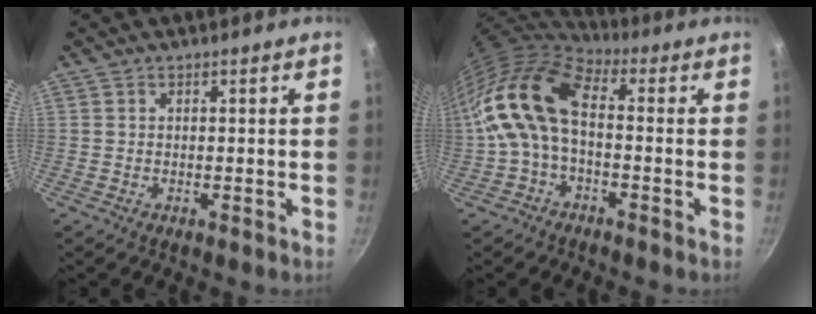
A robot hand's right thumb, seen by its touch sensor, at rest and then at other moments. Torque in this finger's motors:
{"motor_torque": [1.22, 3.49, 0.20, 0.13, 0.77]}